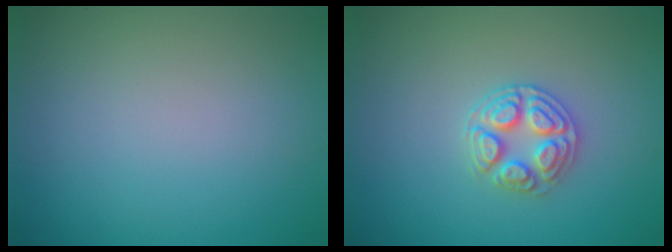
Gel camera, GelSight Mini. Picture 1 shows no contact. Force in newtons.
{"total": 2.8, "press": 2.7, "slide": 0.9}